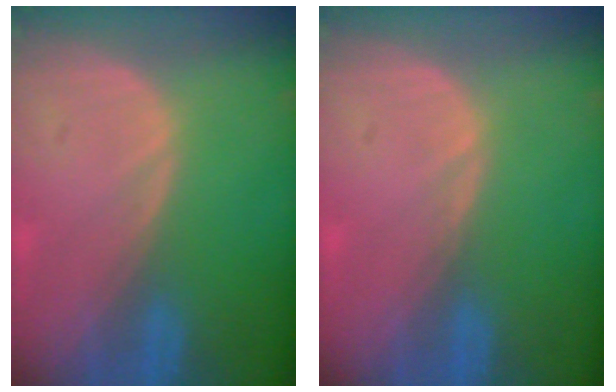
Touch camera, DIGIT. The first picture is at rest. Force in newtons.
{"total": 0.6, "press": 0.4, "slide": 0.4}